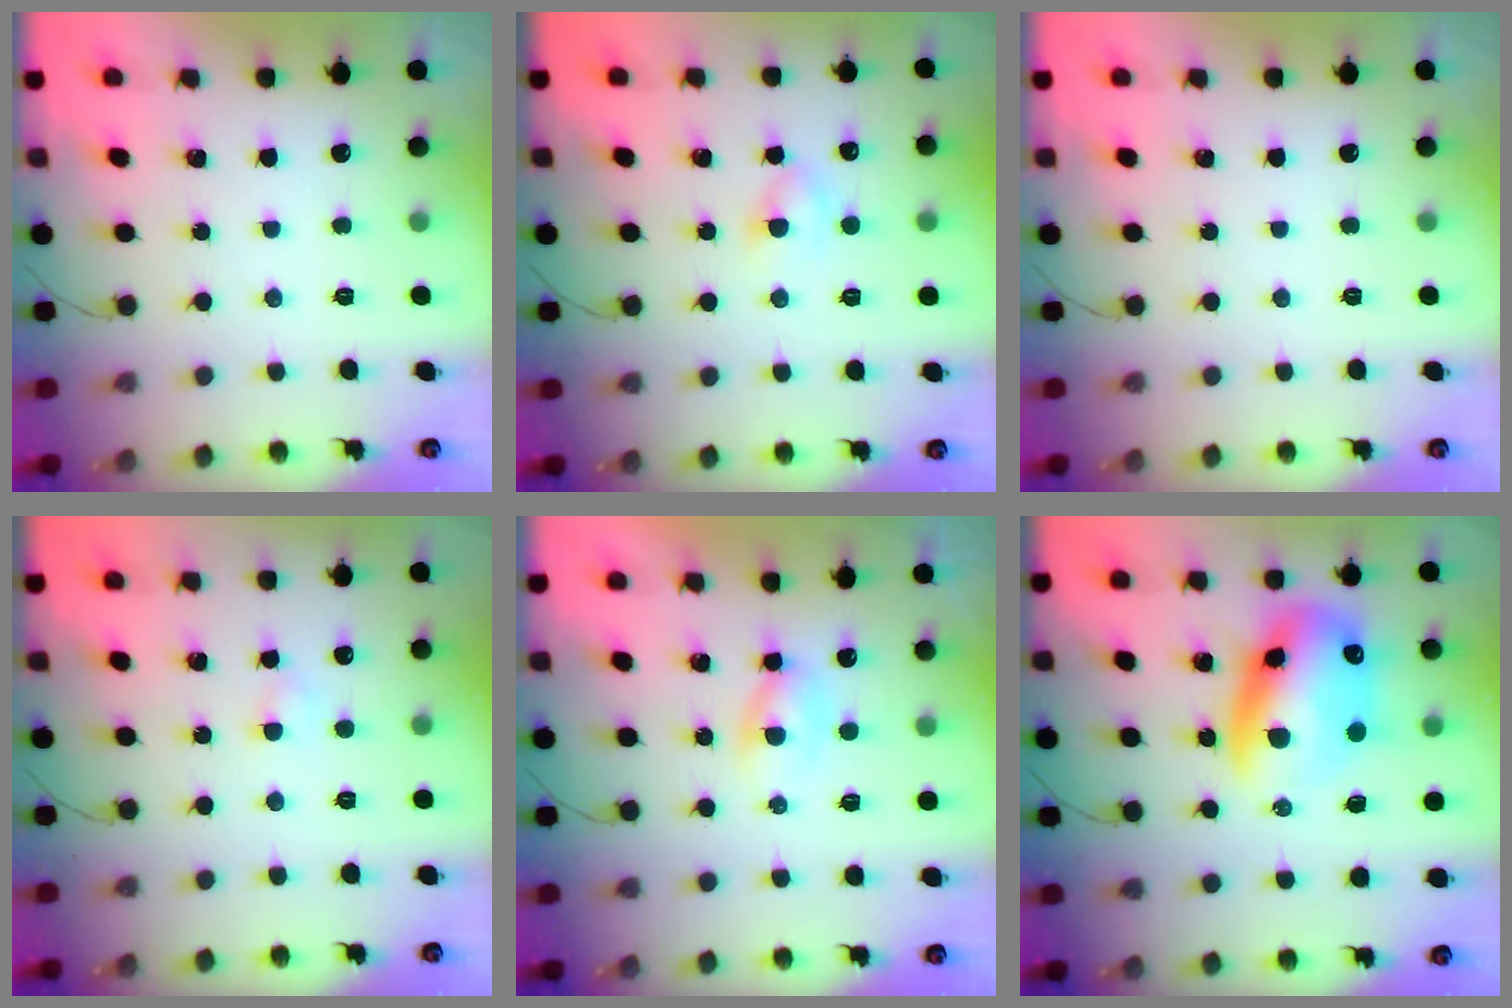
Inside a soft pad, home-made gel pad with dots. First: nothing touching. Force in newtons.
{"total": 3.4, "press": 3.2, "slide": 1.2}
{"total": 0.0}
{"total": 2.3, "press": 2.2, "slide": 0.9}
{"total": 2.2, "press": 2.0, "slide": 0.9}
{"total": 15.5, "press": 15.1, "slide": 3.5}